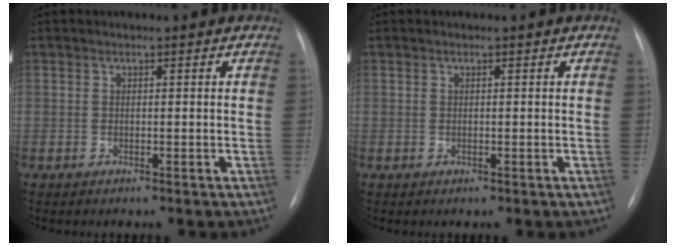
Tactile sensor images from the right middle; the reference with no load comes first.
{"total": 0.0}